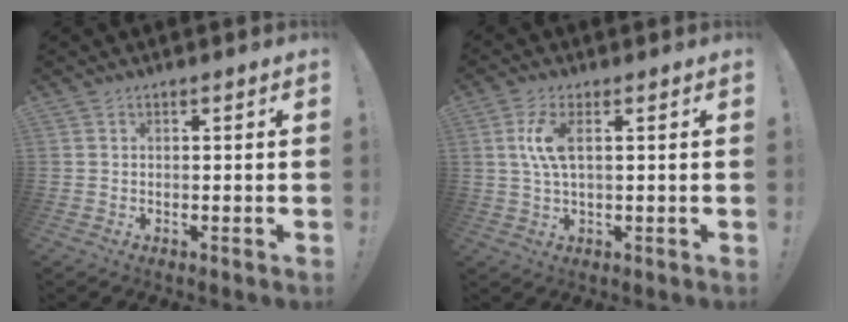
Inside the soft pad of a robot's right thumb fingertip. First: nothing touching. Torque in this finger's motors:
{"motor_torque": [0.19, -0.19, 0.41, -0.36, 0.10]}